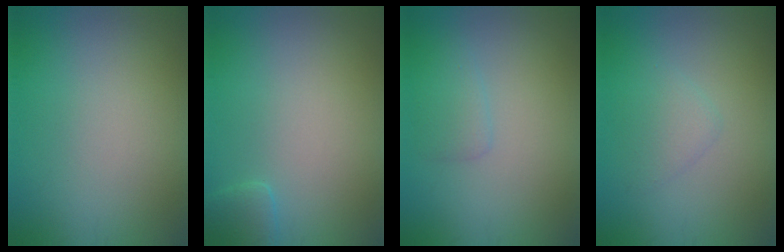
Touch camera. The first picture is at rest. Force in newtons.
{"total": 1.6, "press": 1.6, "slide": 0.1}
{"total": 1.5, "press": 1.5, "slide": 0.1}
{"total": 1.9, "press": 1.8, "slide": 0.1}